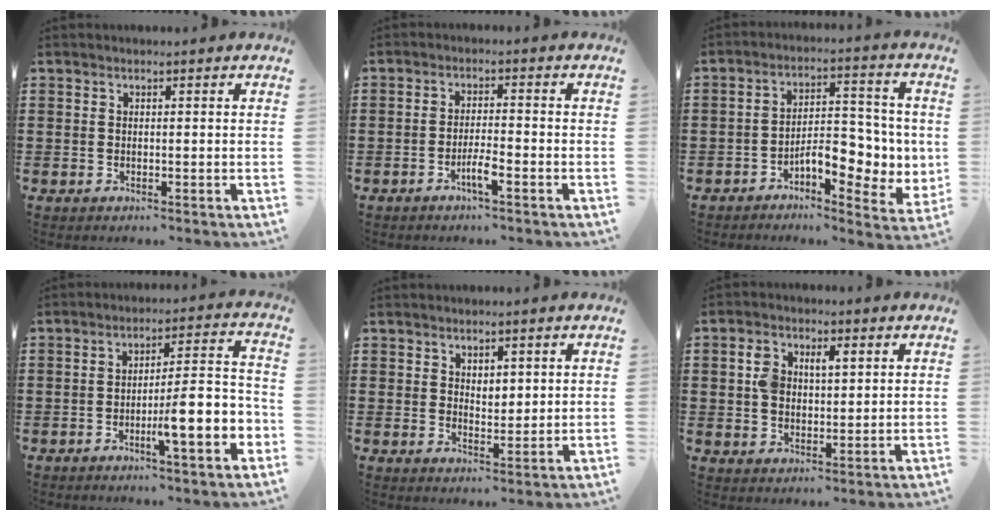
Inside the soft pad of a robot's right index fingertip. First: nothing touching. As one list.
[{"total": 3.2, "force": [-1.9, 0.3, 2.6], "torque": [-0.052, -0.001, -0.036]}, {"total": 7.6, "force": [-2.2, 4.2, 5.9], "torque": [-0.073, -0.005, -0.044]}, {"total": 9.3, "force": [-3.6, 1.3, 8.5], "torque": [-0.121, -0.010, -0.064]}, {"total": 2.5, "force": [2.0, 1.3, 0.6], "torque": [-0.008, 0.005, 0.036]}, {"total": 4.5, "force": [1.1, 3.0, 3.2], "torque": [-0.072, 0.014, 0.016]}]